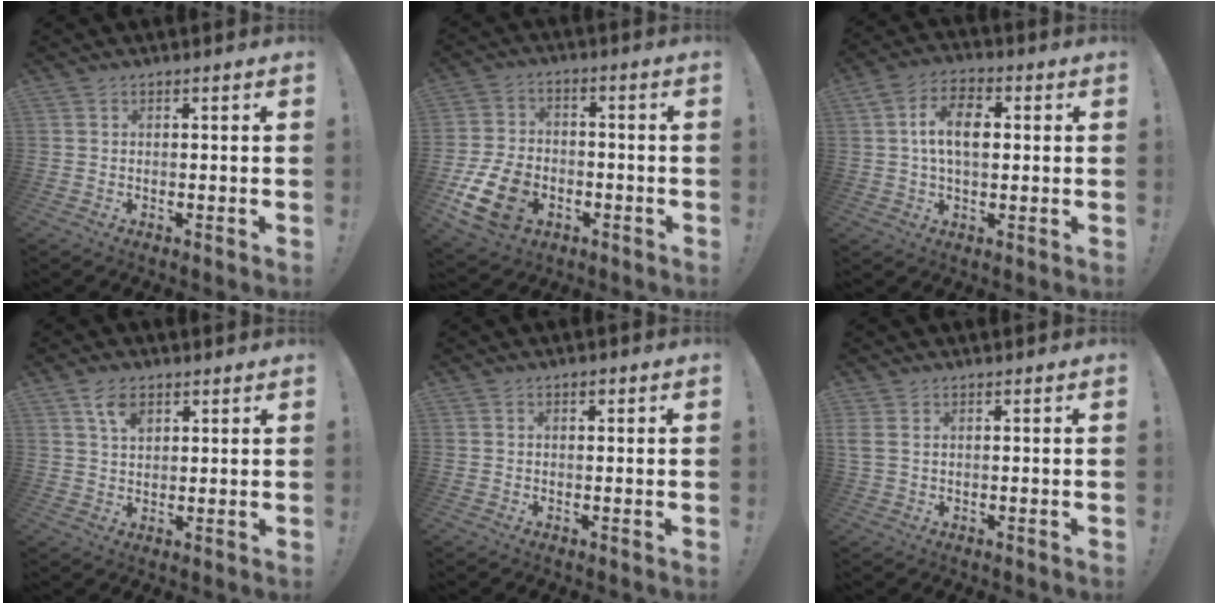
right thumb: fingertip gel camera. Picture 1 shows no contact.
{"total": 14.8, "force": [-6.0, 10.3, 8.8], "torque": [-0.158, 0.040, -0.104]}
{"total": 11.2, "force": [1.1, 6.7, 8.9], "torque": [-0.160, 0.010, 0.021]}
{"total": 5.8, "force": [3.4, 3.1, 3.6], "torque": [-0.063, -0.011, 0.061]}
{"total": 1.0, "force": [0.6, 0.6, 0.4], "torque": [0.000, -0.002, 0.010]}
{"total": 2.8, "force": [1.2, 1.8, 1.7], "torque": [-0.048, 0.000, 0.024]}